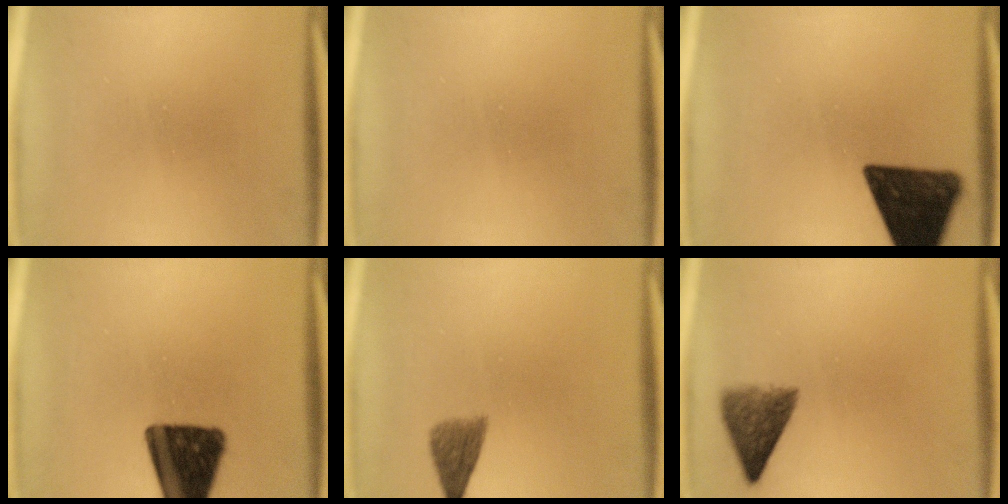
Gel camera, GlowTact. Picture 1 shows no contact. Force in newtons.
{"total": 0.0}
{"total": 14.3}
{"total": 17.2}
{"total": 4.3}
{"total": 5.9}